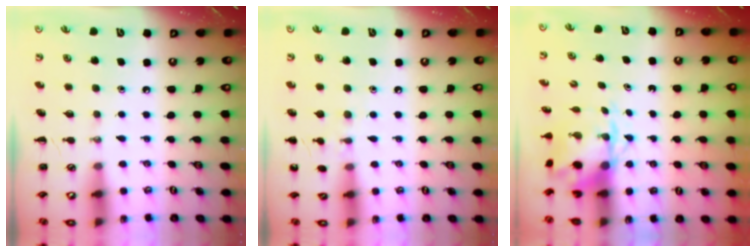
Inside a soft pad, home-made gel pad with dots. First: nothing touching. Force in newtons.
{"total": 6.5, "press": 6.3, "slide": 1.7}
{"total": 5.5, "press": 5.4, "slide": 0.7}